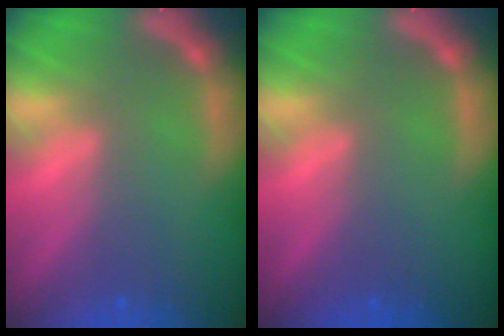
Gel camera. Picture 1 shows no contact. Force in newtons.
{"total": 0.0}